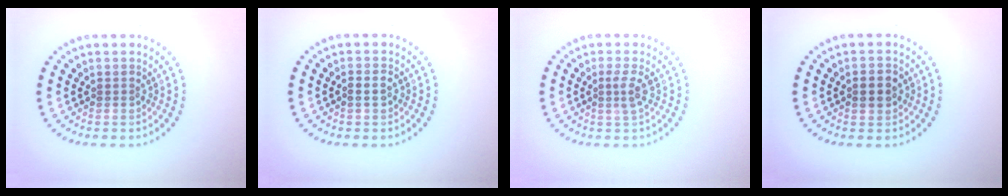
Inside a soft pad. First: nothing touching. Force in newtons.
{"total": 1.1, "press": 1.1, "slide": 0.2}
{"total": 1.7, "press": 1.3, "slide": 1.0}
{"total": 2.1, "press": 2.1, "slide": 0.1}